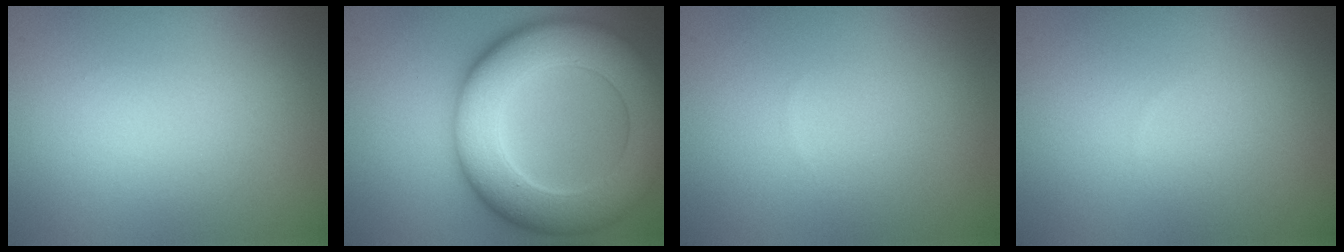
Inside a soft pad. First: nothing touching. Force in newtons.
{"total": 11.1, "press": 11.1, "slide": 0.6}
{"total": 0.0}
{"total": 0.0}